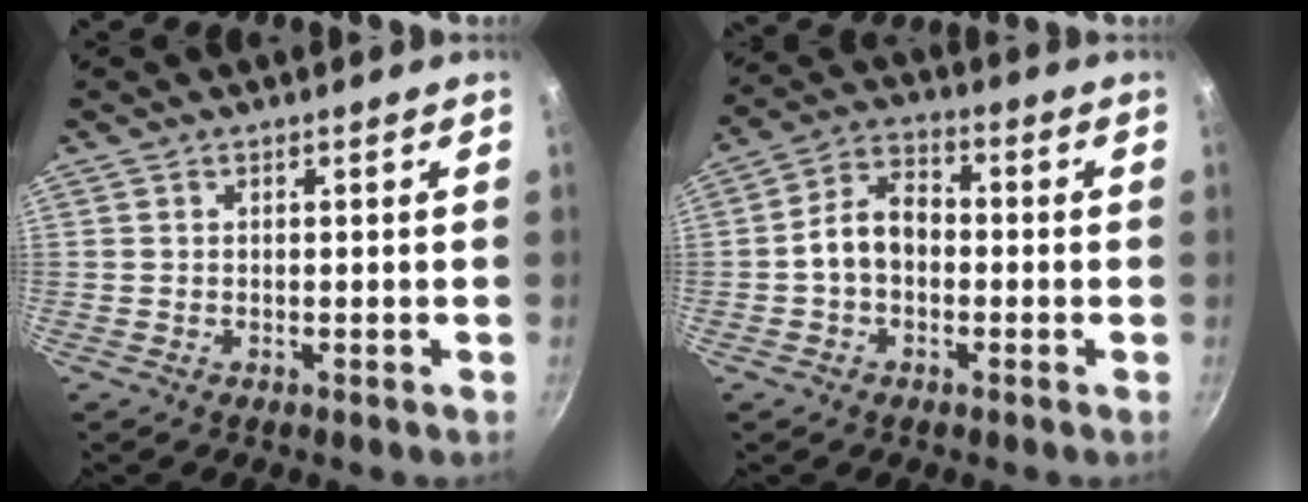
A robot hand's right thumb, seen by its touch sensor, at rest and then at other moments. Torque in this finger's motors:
{"motor_torque": [0.16, 0.13, 0.29, 0.00, 0.12]}